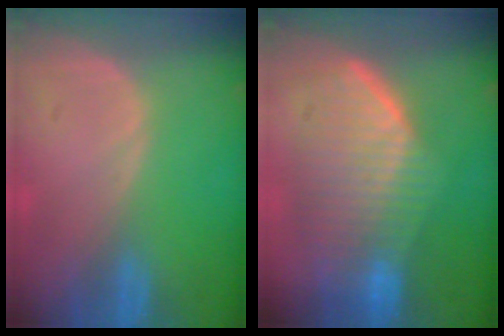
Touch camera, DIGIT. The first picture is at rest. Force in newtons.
{"total": 9.6, "press": 9.0, "slide": 3.4}